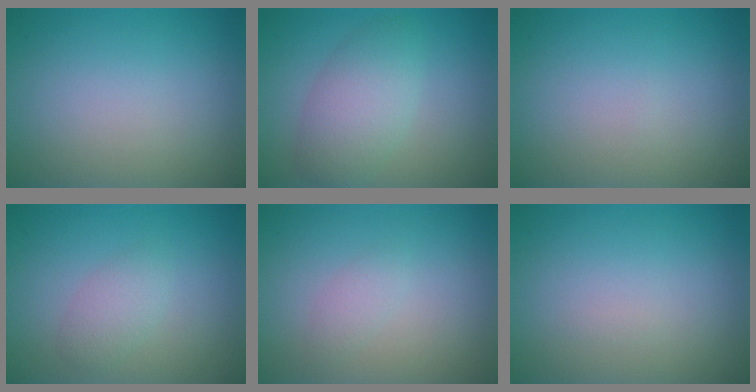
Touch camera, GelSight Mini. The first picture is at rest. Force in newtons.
{"total": 4.2, "press": 4.1, "slide": 0.3}
{"total": 0.0}
{"total": 1.8, "press": 1.8, "slide": 0.2}
{"total": 1.0, "press": 1.0, "slide": 0.0}
{"total": 0.0}